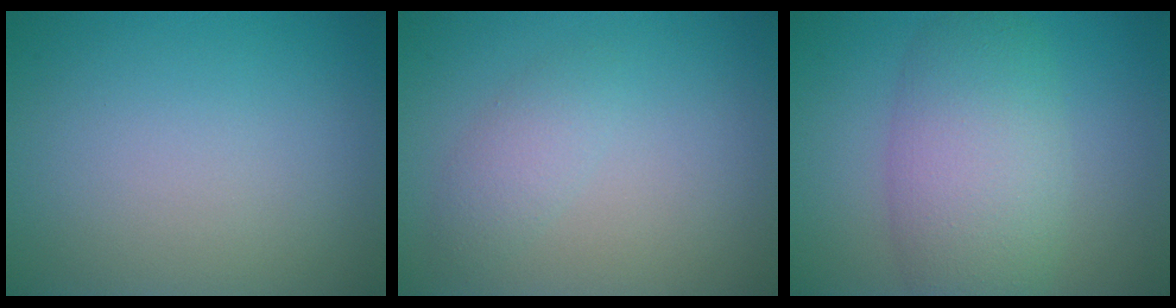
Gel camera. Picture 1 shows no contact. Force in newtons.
{"total": 1.8, "press": 1.8, "slide": 0.1}
{"total": 6.9, "press": 6.9, "slide": 0.5}